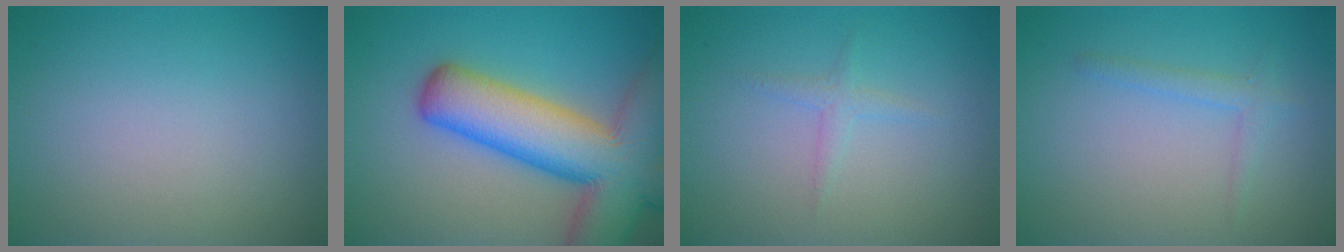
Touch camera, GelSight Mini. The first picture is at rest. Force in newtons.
{"total": 13.4, "press": 13.4, "slide": 0.9}
{"total": 1.2, "press": 1.2, "slide": 0.1}
{"total": 1.5, "press": 1.5, "slide": 0.1}